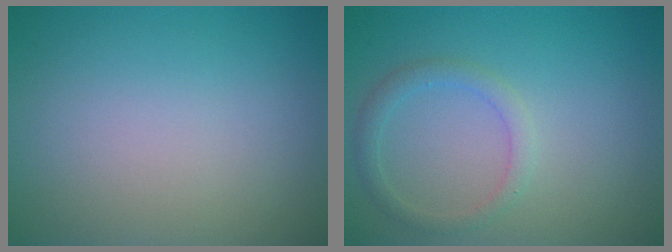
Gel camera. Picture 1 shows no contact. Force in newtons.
{"total": 1.8, "press": 1.8, "slide": 0.1}